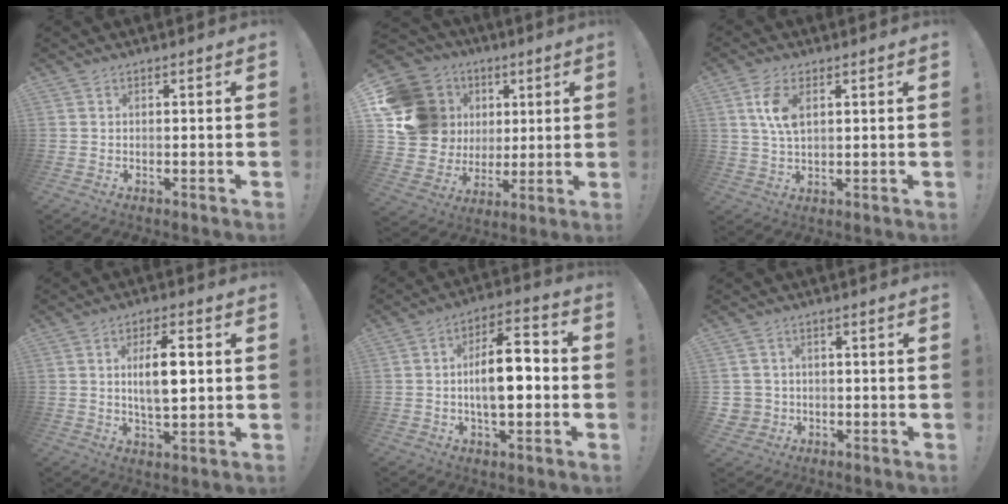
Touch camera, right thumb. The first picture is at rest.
{"total": 21.1, "force": [6.0, 18.0, 9.1], "torque": [-0.150, -0.018, 0.157]}
{"total": 7.5, "force": [2.5, 3.7, 6.0], "torque": [-0.119, -0.004, 0.040]}
{"total": 9.7, "force": [1.8, 3.7, 8.8], "torque": [-0.146, -0.007, 0.022]}
{"total": 13.0, "force": [-1.5, 5.8, 11.6], "torque": [-0.174, 0.011, -0.032]}
{"total": 3.9, "force": [0.3, 3.8, 0.9], "torque": [-0.028, 0.004, 0.009]}